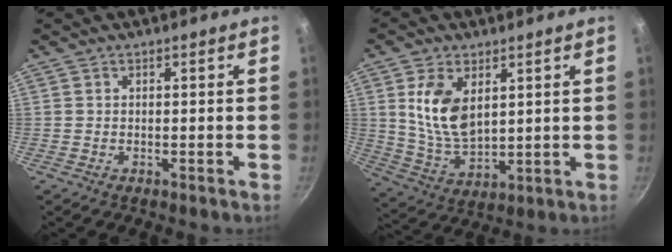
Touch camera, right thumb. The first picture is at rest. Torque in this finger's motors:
{"motor_torque": [0.33, 0.10, 1.21, 0.06, 0.35]}